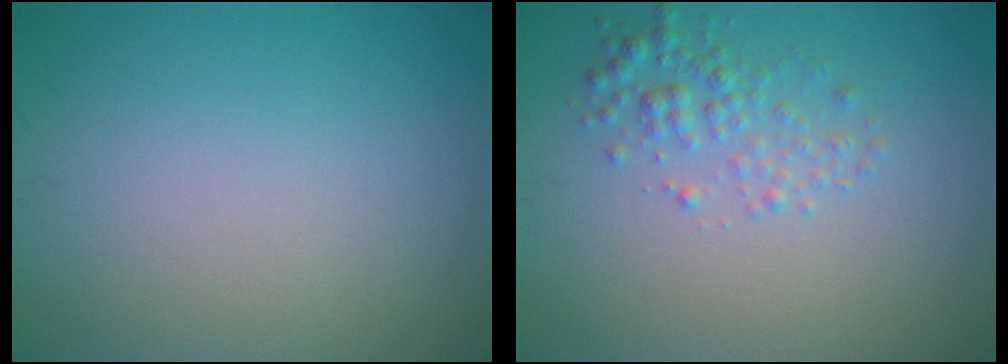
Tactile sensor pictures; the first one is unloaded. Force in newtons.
{"total": 2.3, "press": 2.3, "slide": 0.1}